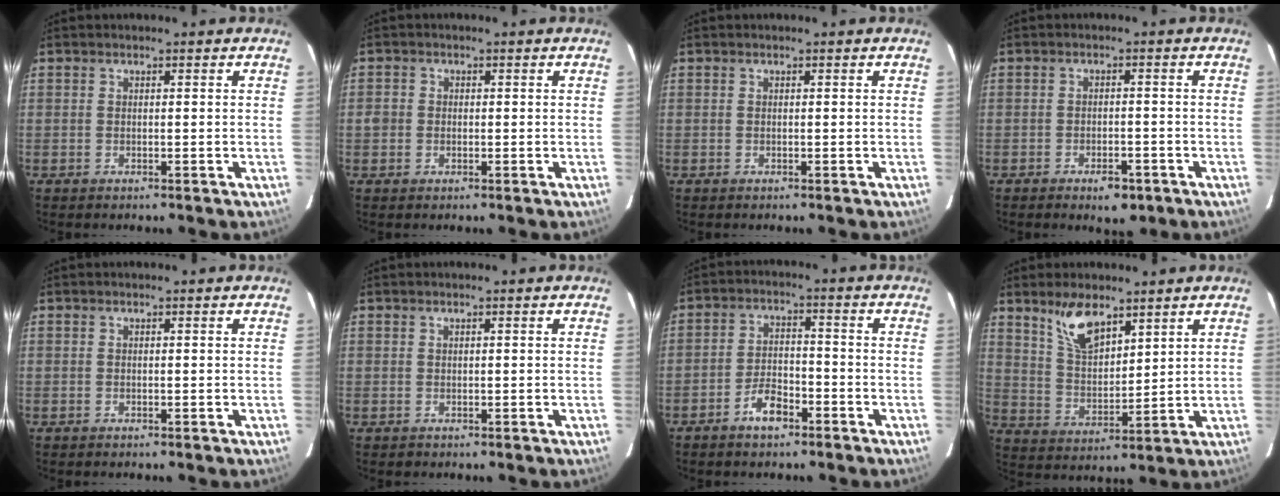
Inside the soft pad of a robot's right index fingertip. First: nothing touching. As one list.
[{"total": 2.0, "force": [-0.5, 1.8, 0.5], "torque": [-0.011, 0.001, -0.012]}, {"total": 0.0}, {"total": 4.7, "force": [-3.0, 2.2, 2.8], "torque": [-0.052, 0.002, -0.037]}, {"total": 0.0}, {"total": 0.5, "force": [0.1, 0.5, -0.1], "torque": [0.004, 0.004, 0.003]}, {"total": 5.6, "force": [-3.8, 2.6, 3.3], "torque": [-0.070, 0.012, -0.064]}, {"total": 8.9, "force": [6.1, 3.6, 5.3], "torque": [-0.096, 0.007, 0.126]}]